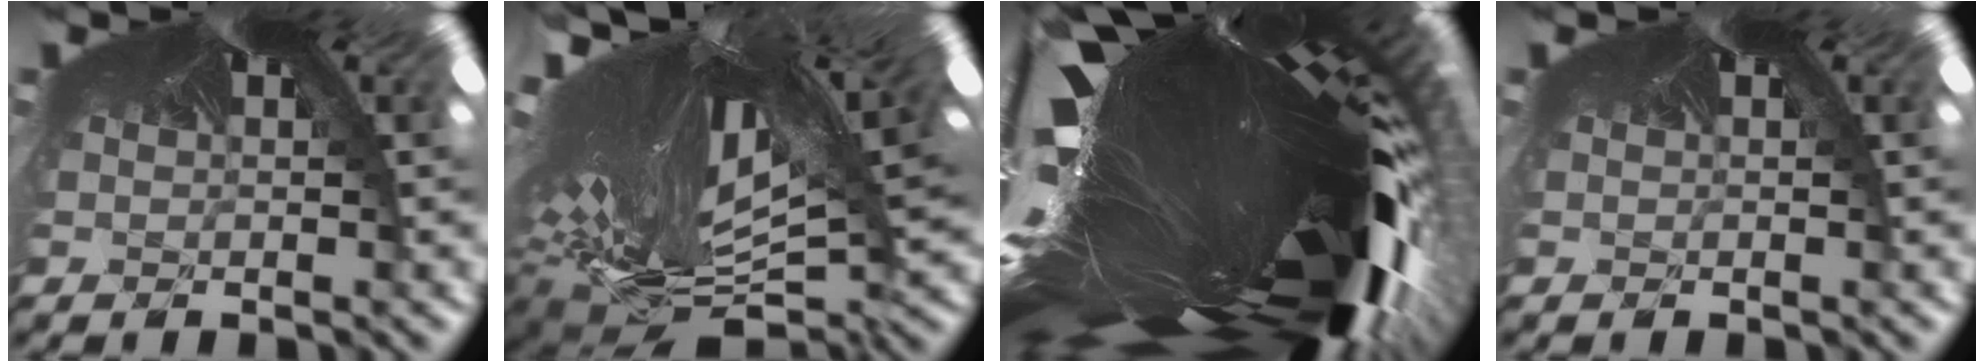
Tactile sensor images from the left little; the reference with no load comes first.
{"total": 5.8, "force": [-4.5, 0.6, 3.6], "torque": [-0.143, -0.089, -0.044]}
{"total": 6.5, "force": [-5.8, -0.2, 3.0], "torque": [-0.093, -0.113, -0.047]}
{"total": 0.0}